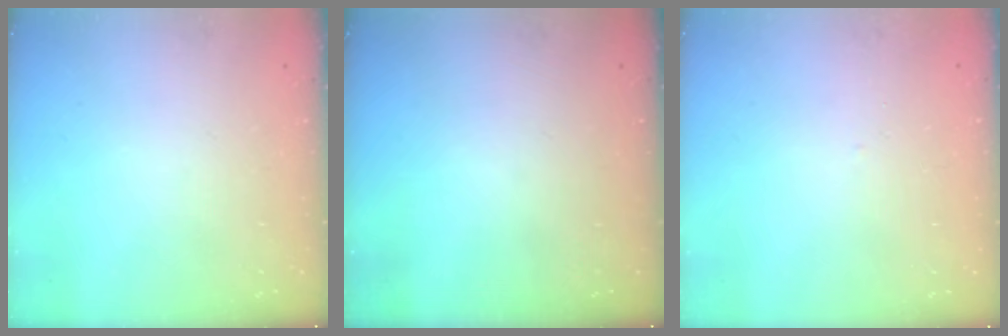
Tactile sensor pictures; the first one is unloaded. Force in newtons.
{"total": 0.0}
{"total": 1.6, "press": 1.6, "slide": 0.3}